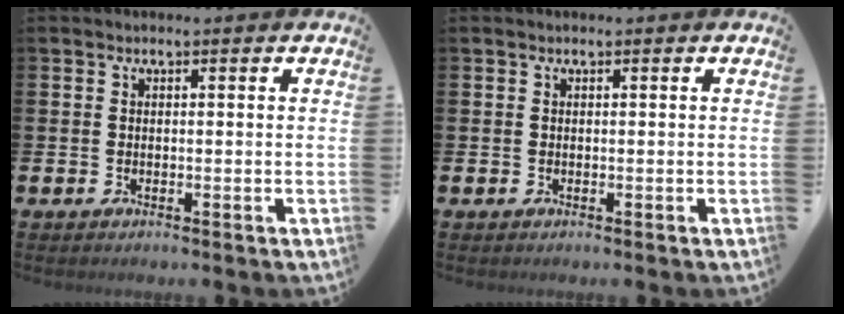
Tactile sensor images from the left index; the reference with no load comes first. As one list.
[{"total": 0.0}]